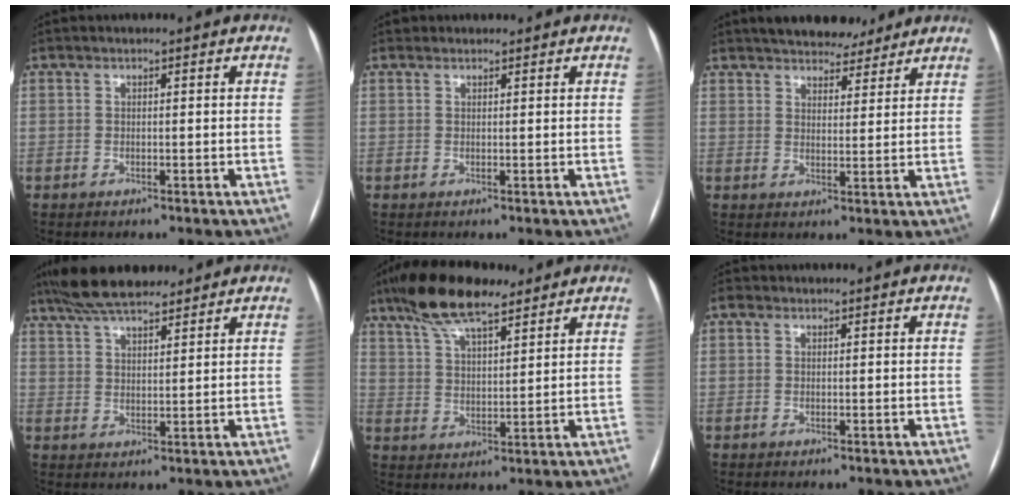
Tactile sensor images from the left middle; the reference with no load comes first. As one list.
[{"total": 0.7, "force": [0.6, 0.4, -0.2], "torque": [-0.001, 0.002, 0.009]}, {"total": 9.3, "force": [8.2, 3.3, 3.0], "torque": [-0.033, 0.010, 0.112]}, {"total": 10.8, "force": [9.0, 2.6, 5.3], "torque": [-0.097, 0.030, 0.156]}, {"total": 11.8, "force": [8.9, 3.1, 7.1], "torque": [-0.139, 0.023, 0.159]}, {"total": 0.7, "force": [0.3, 0.7, 0.2], "torque": [-0.002, 0.004, 0.002]}]